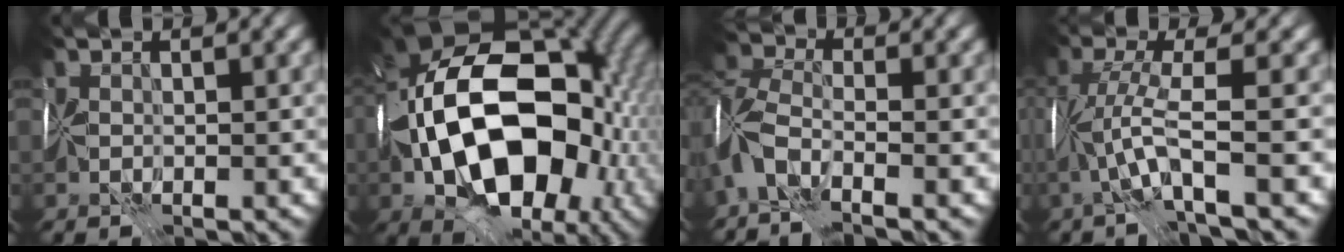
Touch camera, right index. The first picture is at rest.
{"total": 17.9, "force": [-1.7, 12.0, 13.2], "torque": [-0.230, 0.008, -0.028]}
{"total": 4.7, "force": [-3.0, 2.1, 2.9], "torque": [-0.061, 0.008, -0.071]}
{"total": 4.0, "force": [-1.2, -0.1, 3.8], "torque": [-0.082, 0.011, -0.029]}